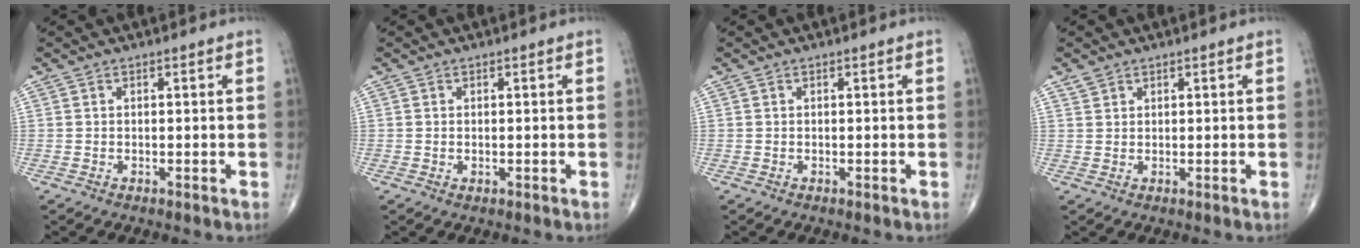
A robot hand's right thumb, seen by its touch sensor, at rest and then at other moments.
{"total": 0.5, "force": [0.0, 0.3, 0.4], "torque": [-0.010, -0.003, 0.002]}
{"total": 0.0}
{"total": 1.6, "force": [1.2, 1.0, 0.4], "torque": [0.000, 0.000, 0.022]}